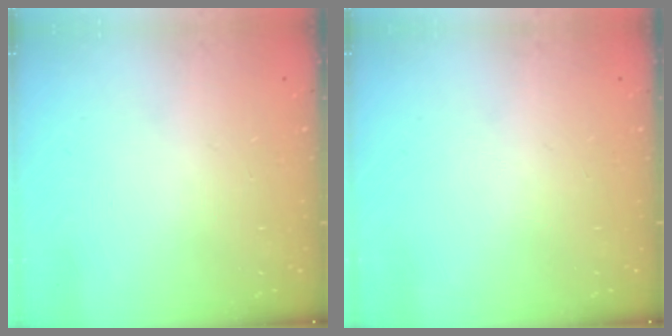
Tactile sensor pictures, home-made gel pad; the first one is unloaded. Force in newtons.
{"total": 0.0}